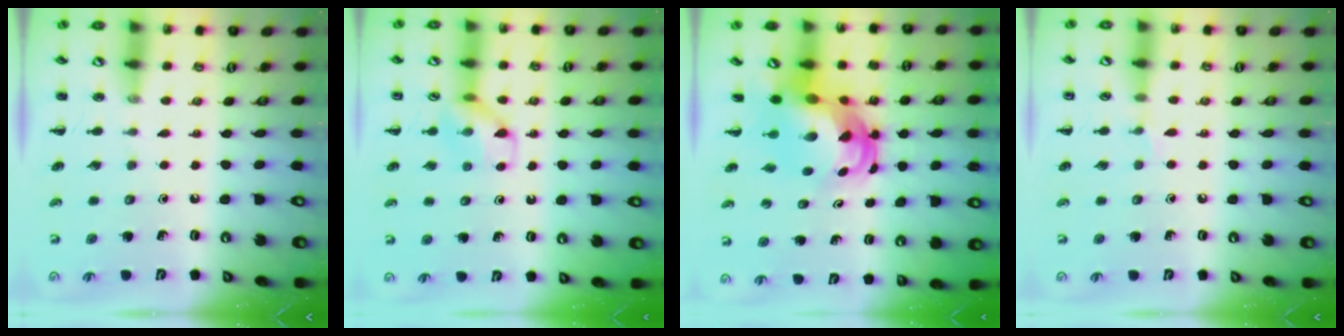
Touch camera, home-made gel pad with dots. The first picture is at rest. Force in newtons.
{"total": 9.6, "press": 9.6, "slide": 0.7}
{"total": 7.4, "press": 7.1, "slide": 2.2}
{"total": 3.9, "press": 3.6, "slide": 1.3}